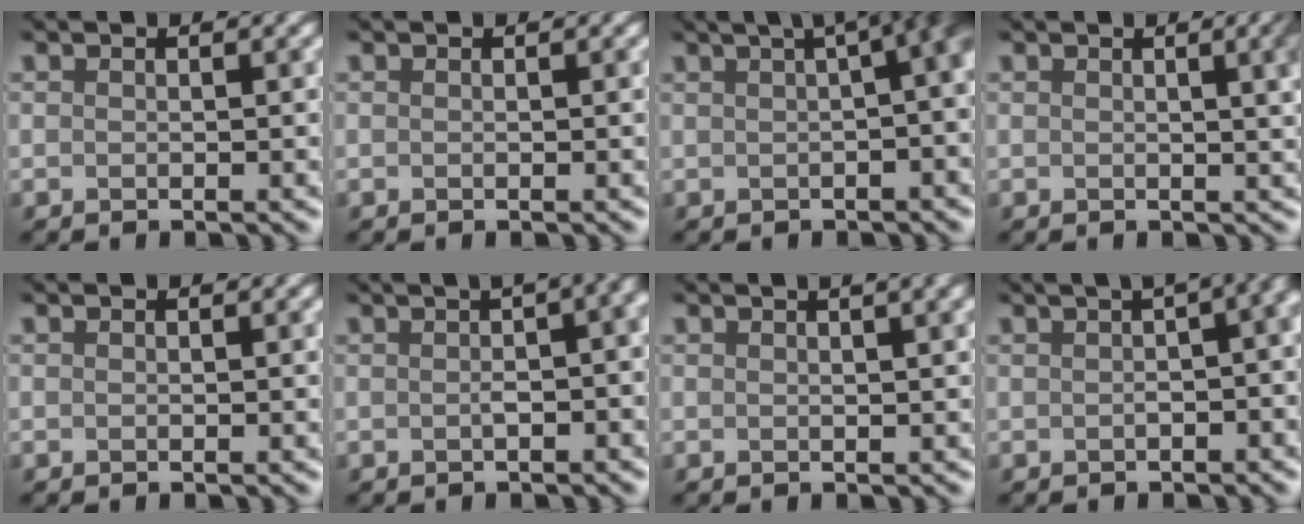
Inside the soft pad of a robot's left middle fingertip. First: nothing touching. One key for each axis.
{"total": 0.0}
{"total": 11.6, "fx": 2.3, "fy": 4.8, "fz": 10.3, "tx": -0.064, "ty": 0.064, "tz": 0.028}
{"total": 6.5, "fx": 1.8, "fy": 3.2, "fz": 5.4, "tx": -0.008, "ty": 0.050, "tz": -0.012}
{"total": 0.0}
{"total": 14.8, "fx": 2.9, "fy": 6.4, "fz": 13.0, "tx": -0.089, "ty": 0.070, "tz": 0.028}
{"total": 5.2, "fx": 2.4, "fy": 2.4, "fz": 3.9, "tx": -0.012, "ty": 0.044, "tz": 0.000}
{"total": 15.8, "fx": 3.7, "fy": 7.1, "fz": 13.6, "tx": -0.087, "ty": 0.069, "tz": 0.035}